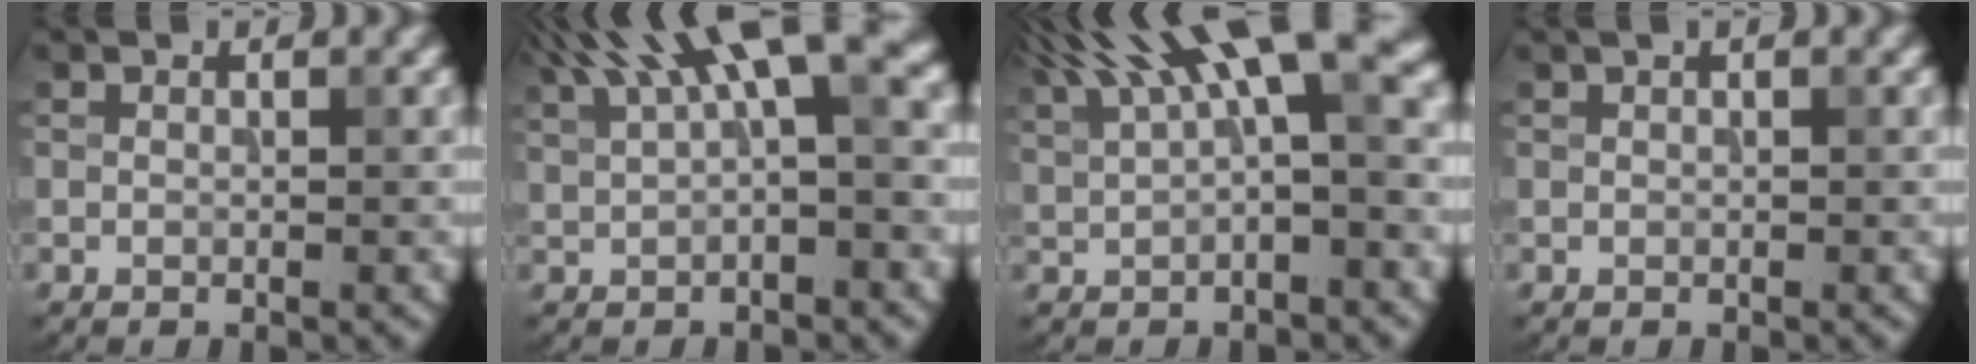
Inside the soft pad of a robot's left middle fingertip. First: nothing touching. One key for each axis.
{"total": 9.1, "fx": 4.1, "fy": 2.6, "fz": 7.7, "tx": -0.130, "ty": 0.021, "tz": 0.070}
{"total": 10.1, "fx": 4.4, "fy": 2.7, "fz": 8.7, "tx": -0.146, "ty": 0.022, "tz": 0.074}
{"total": 0.6, "fx": 0.4, "fy": 0.1, "fz": 0.5, "tx": -0.007, "ty": 0.003, "tz": 0.004}